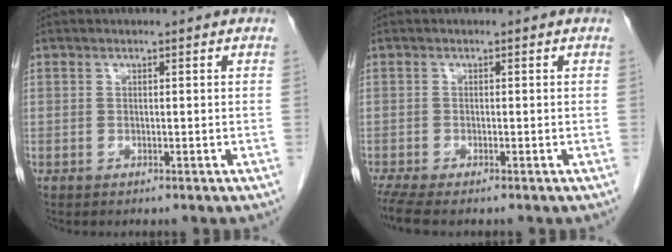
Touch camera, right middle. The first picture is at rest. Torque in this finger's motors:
{"motor_torque": [0.65, -0.44, 0.03, 0.05]}